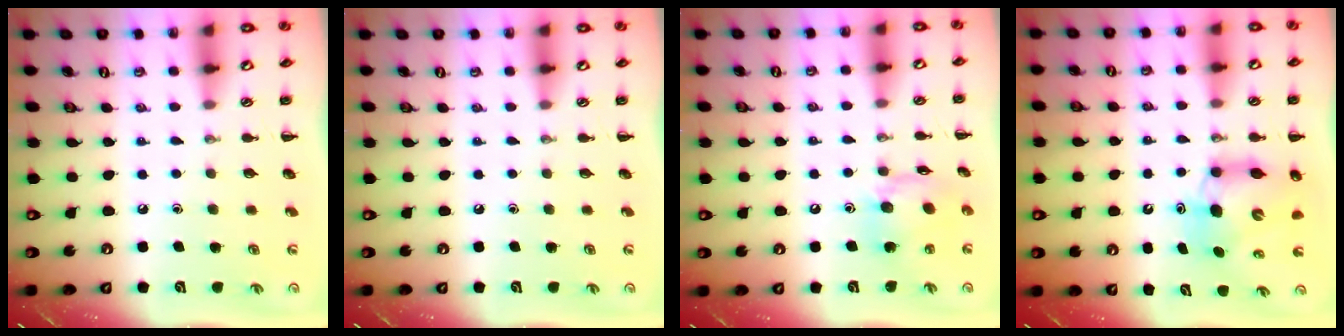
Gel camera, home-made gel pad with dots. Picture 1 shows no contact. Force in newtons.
{"total": 0.0}
{"total": 12.5, "press": 12.4, "slide": 1.7}
{"total": 7.5, "press": 7.2, "slide": 1.9}